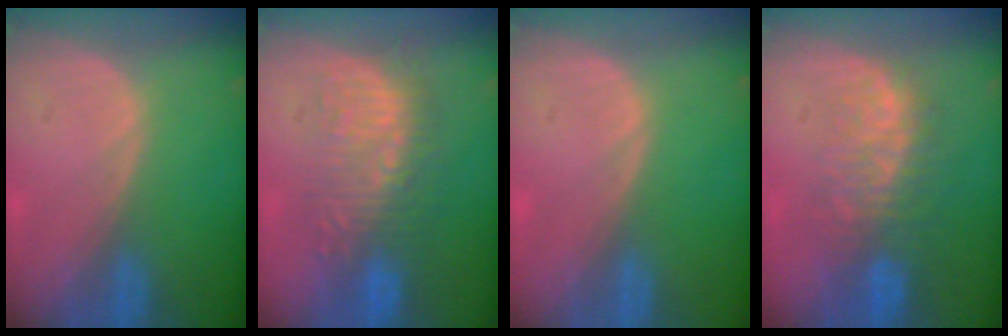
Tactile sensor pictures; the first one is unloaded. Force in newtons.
{"total": 8.9, "press": 8.6, "slide": 2.0}
{"total": 0.0}
{"total": 9.1, "press": 8.0, "slide": 4.5}